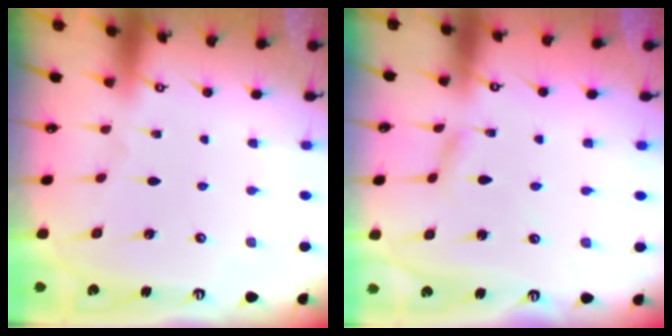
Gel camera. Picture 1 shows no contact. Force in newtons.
{"total": 2.5, "press": 2.5, "slide": 0.2}